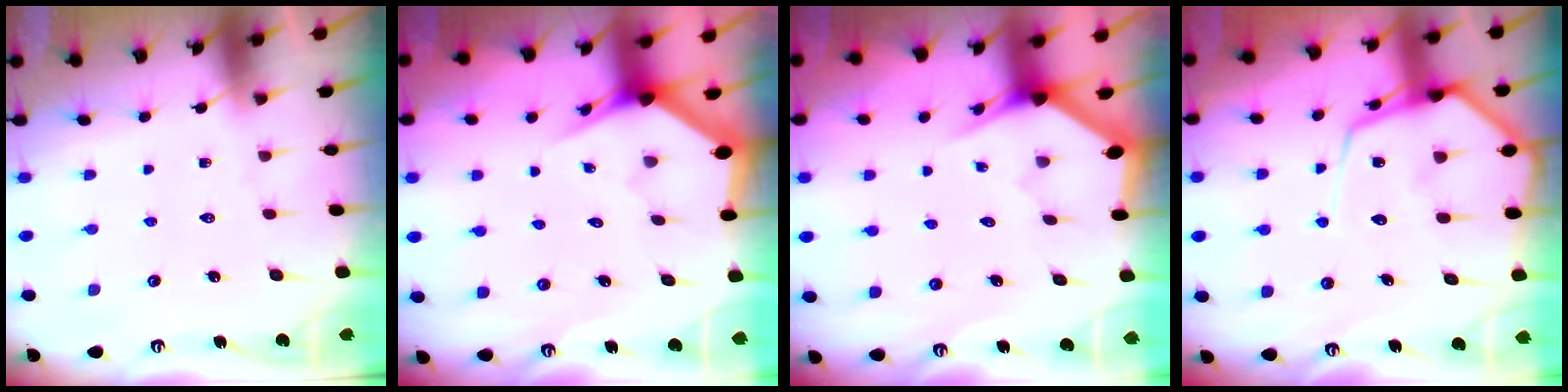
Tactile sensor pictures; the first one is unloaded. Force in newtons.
{"total": 2.8, "press": 2.8, "slide": 0.0}
{"total": 3.1, "press": 3.1, "slide": 0.2}
{"total": 12.3, "press": 12.2, "slide": 1.2}